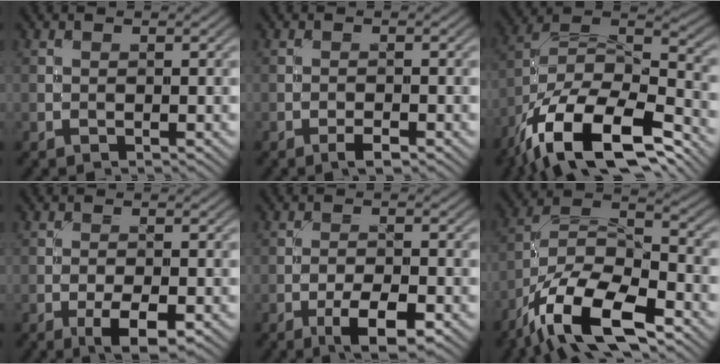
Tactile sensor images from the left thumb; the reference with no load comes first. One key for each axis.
{"total": 1.6, "fx": -1.1, "fy": 0.3, "fz": 1.1, "tx": -0.019, "ty": 0.002, "tz": -0.021}
{"total": 17.7, "fx": -12.1, "fy": 6.9, "fz": 10.9, "tx": -0.232, "ty": -0.033, "tz": -0.204}
{"total": 4.4, "fx": -2.1, "fy": 1.4, "fz": 3.6, "tx": -0.060, "ty": 0.000, "tz": -0.033}
{"total": 5.5, "fx": -3.0, "fy": 1.6, "fz": 4.3, "tx": -0.074, "ty": 0.002, "tz": -0.049}
{"total": 14.5, "fx": -9.4, "fy": 5.4, "fz": 9.6, "tx": -0.200, "ty": -0.010, "tz": -0.193}